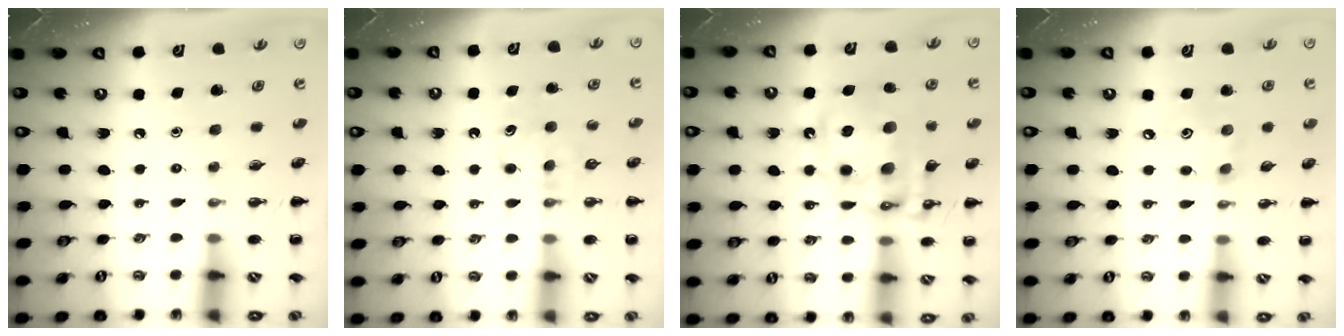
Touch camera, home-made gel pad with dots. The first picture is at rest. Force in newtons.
{"total": 5.2, "press": 5.0, "slide": 1.6}
{"total": 17.5, "press": 17.0, "slide": 3.8}
{"total": 5.3, "press": 5.2, "slide": 0.8}